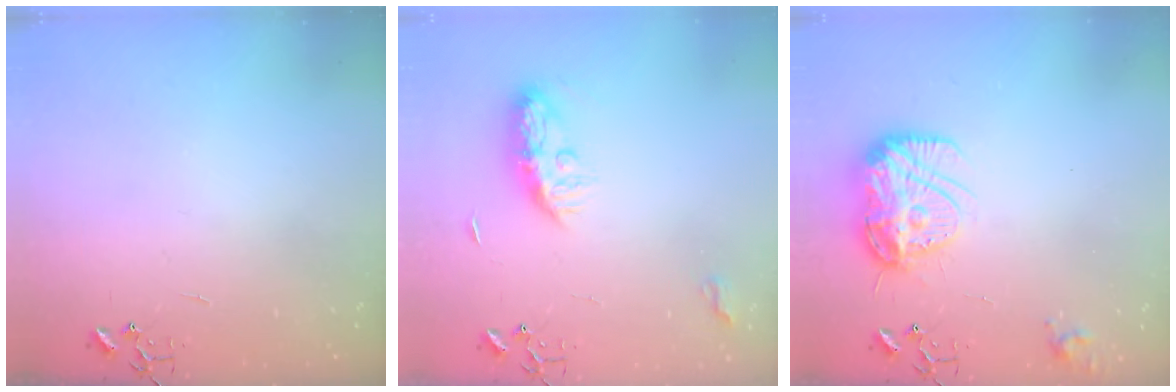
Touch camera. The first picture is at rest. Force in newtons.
{"total": 10.1, "press": 10.1, "slide": 0.6}
{"total": 15.6, "press": 15.6, "slide": 1.5}